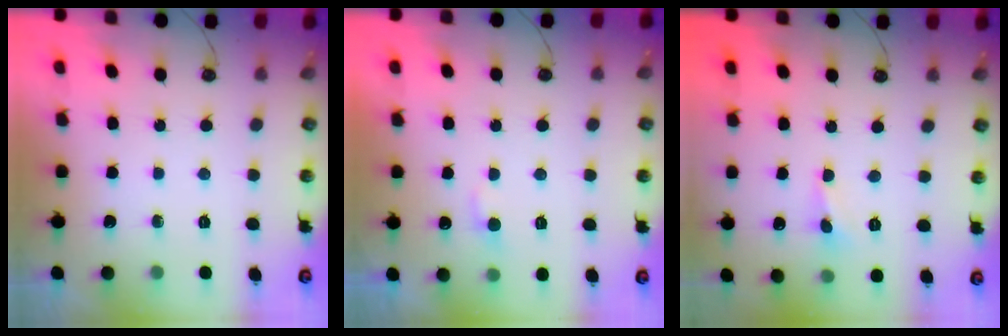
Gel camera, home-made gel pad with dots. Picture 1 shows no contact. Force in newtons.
{"total": 2.5, "press": 2.4, "slide": 0.5}
{"total": 0.5, "press": 0.5, "slide": 0.1}